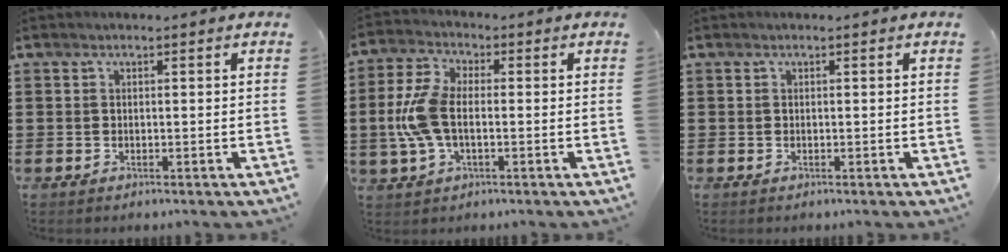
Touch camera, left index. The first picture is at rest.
{"total": 8.4, "force": [-0.9, 4.4, 7.1], "torque": [-0.175, -0.002, -0.023]}
{"total": 0.0}